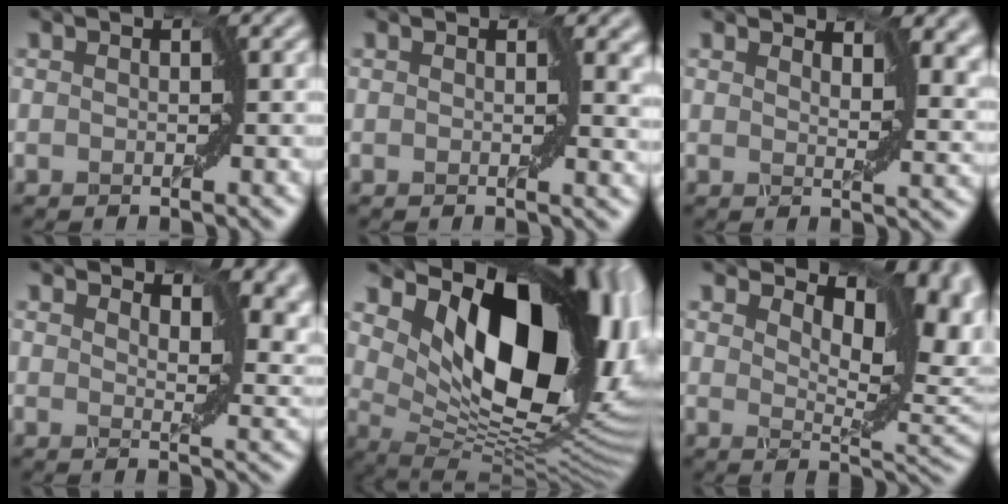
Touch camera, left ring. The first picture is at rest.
{"total": 2.6, "force": [0.5, 1.6, 1.9], "torque": [-0.018, -0.001, 0.002]}
{"total": 4.1, "force": [2.6, 1.8, 2.6], "torque": [-0.047, -0.002, 0.043]}
{"total": 5.6, "force": [3.7, 2.3, 3.6], "torque": [-0.058, -0.002, 0.058]}
{"total": 16.7, "force": [5.7, 8.7, 13.1], "torque": [-0.184, -0.011, 0.102]}
{"total": 10.8, "force": [3.8, 5.4, 8.6], "torque": [-0.115, -0.007, 0.069]}